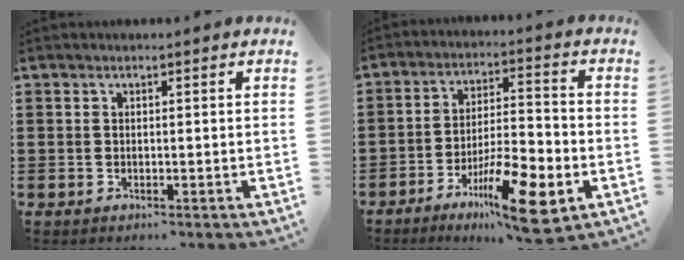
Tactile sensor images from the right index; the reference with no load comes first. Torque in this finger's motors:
{"motor_torque": [1.02, -0.63, 0.08, -0.01]}